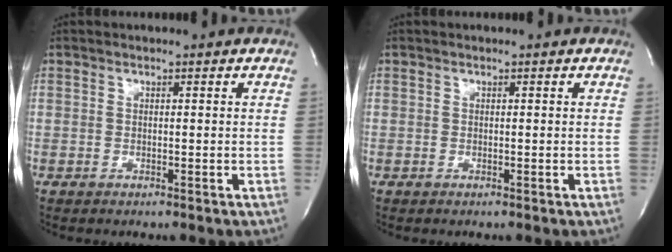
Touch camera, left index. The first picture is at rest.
{"total": 0.0}